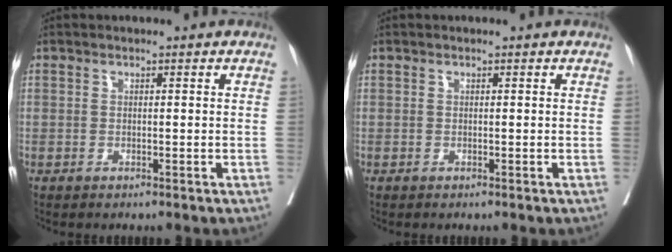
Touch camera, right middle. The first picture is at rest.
{"total": 0.0}